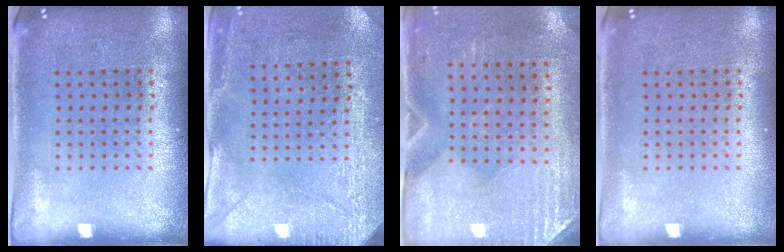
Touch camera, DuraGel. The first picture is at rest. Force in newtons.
{"total": 2.9, "press": 2.5, "slide": 1.5}
{"total": 2.9, "press": 2.5, "slide": 1.5}
{"total": 0.0}